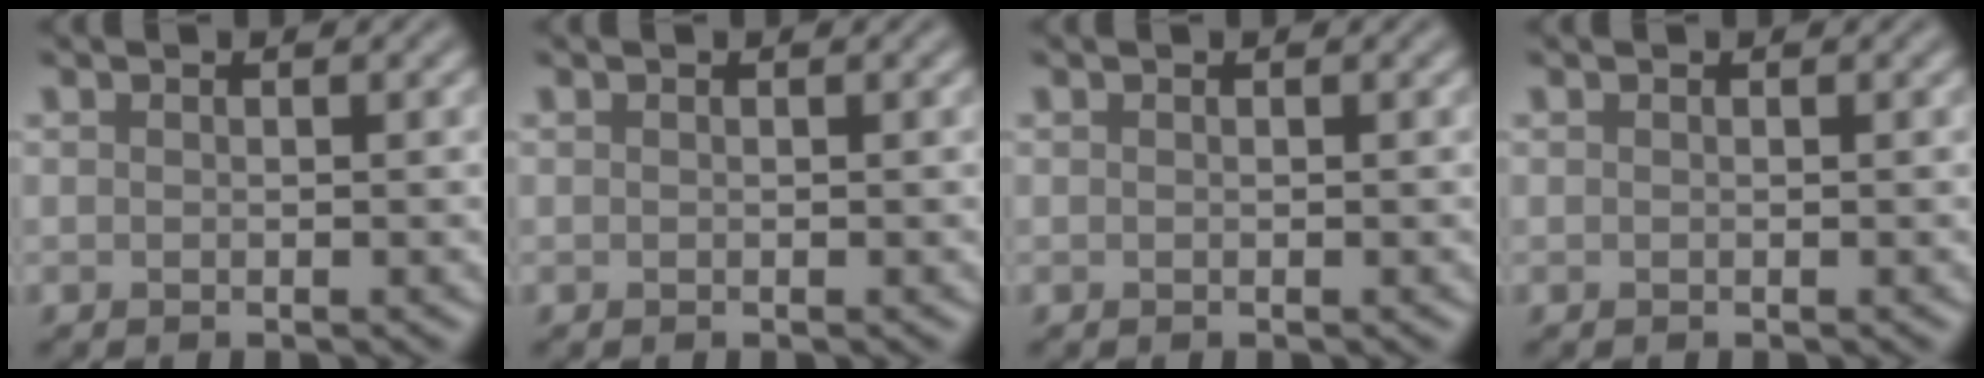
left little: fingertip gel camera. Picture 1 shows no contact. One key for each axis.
{"total": 0.0}
{"total": 0.0}
{"total": 0.0}